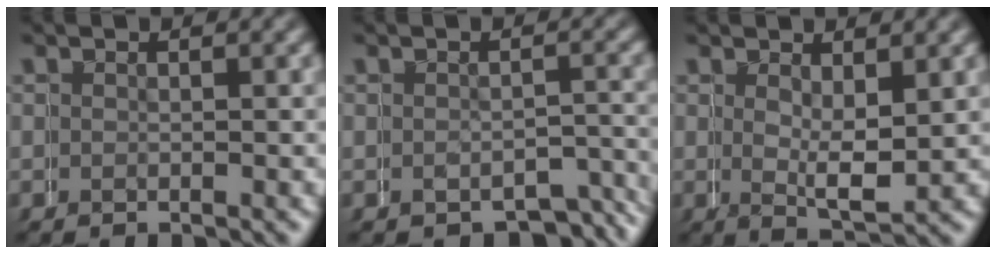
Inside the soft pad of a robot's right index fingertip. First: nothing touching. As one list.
[{"total": 3.2, "force": [-2.6, 1.8, 0.8], "torque": [0.001, 0.001, -0.042]}, {"total": 2.6, "force": [1.4, 0.6, 2.1], "torque": [-0.035, -0.004, 0.027]}]